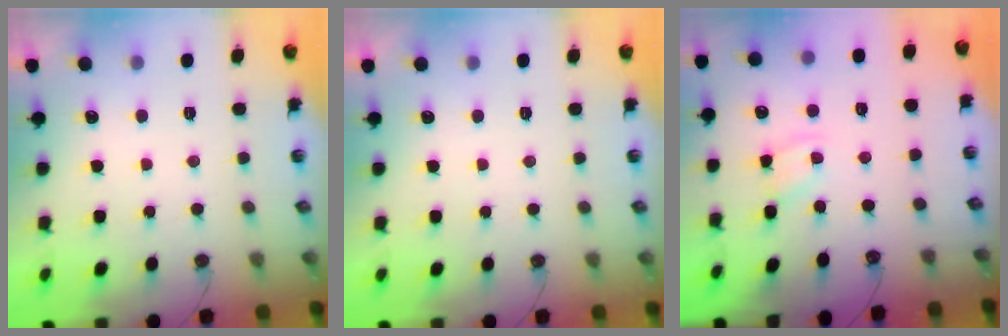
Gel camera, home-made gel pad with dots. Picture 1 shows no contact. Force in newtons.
{"total": 0.0}
{"total": 1.7, "press": 1.7, "slide": 0.3}